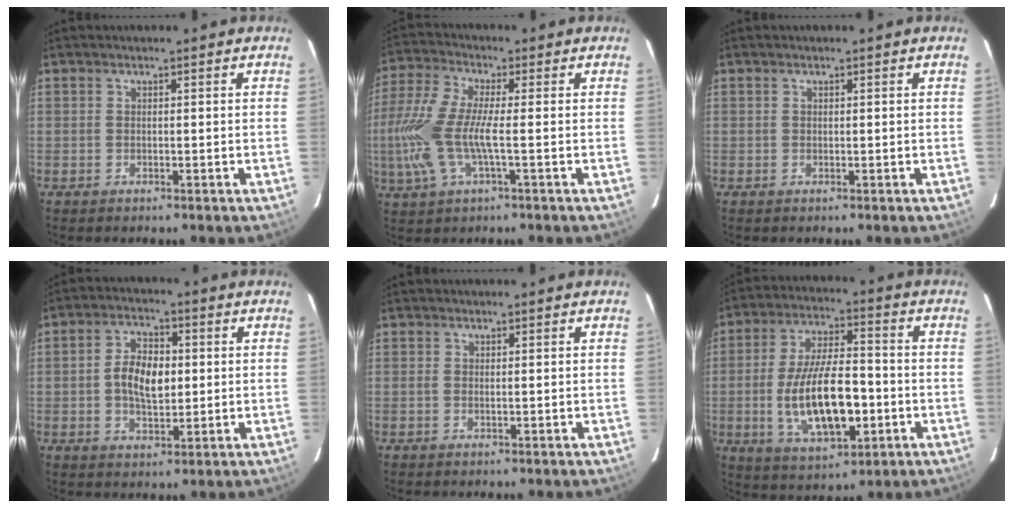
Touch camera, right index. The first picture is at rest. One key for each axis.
{"total": 12.9, "fx": -2.1, "fy": 3.5, "fz": 12.2, "tx": -0.269, "ty": -0.005, "tz": -0.042}
{"total": 0.0}
{"total": 7.9, "fx": 0.1, "fy": 4.4, "fz": 6.5, "tx": -0.125, "ty": 0.011, "tz": 0.003}
{"total": 0.6, "fx": 0.1, "fy": 0.1, "fz": 0.6, "tx": -0.014, "ty": 0.000, "tz": 0.000}
{"total": 16.7, "fx": -3.6, "fy": 6.7, "fz": 14.9, "tx": -0.289, "ty": -0.007, "tz": -0.049}